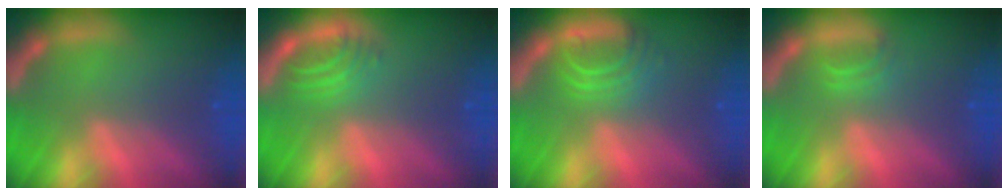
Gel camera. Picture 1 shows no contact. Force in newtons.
{"total": 2.9}
{"total": 4.0}
{"total": 1.4}